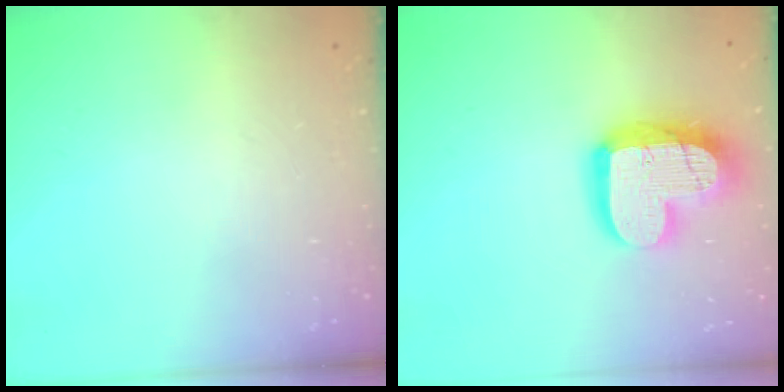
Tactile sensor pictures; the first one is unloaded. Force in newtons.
{"total": 16.9, "press": 16.9, "slide": 1.3}